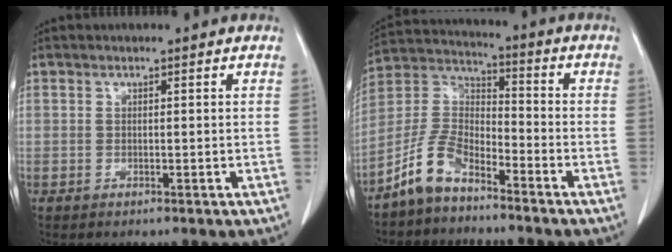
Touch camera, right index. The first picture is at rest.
{"total": 8.7, "force": [-6.5, 3.5, 4.6], "torque": [-0.110, 0.016, -0.136]}